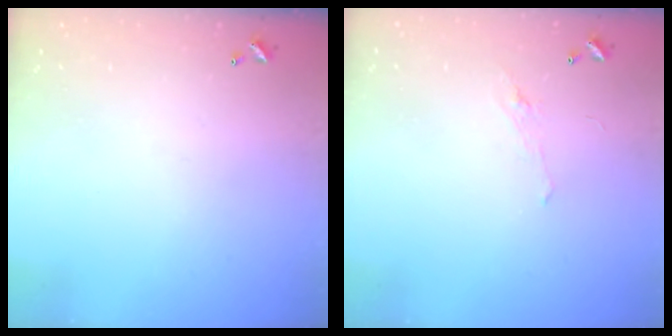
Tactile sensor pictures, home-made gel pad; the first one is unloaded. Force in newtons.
{"total": 2.2, "press": 2.1, "slide": 0.8}